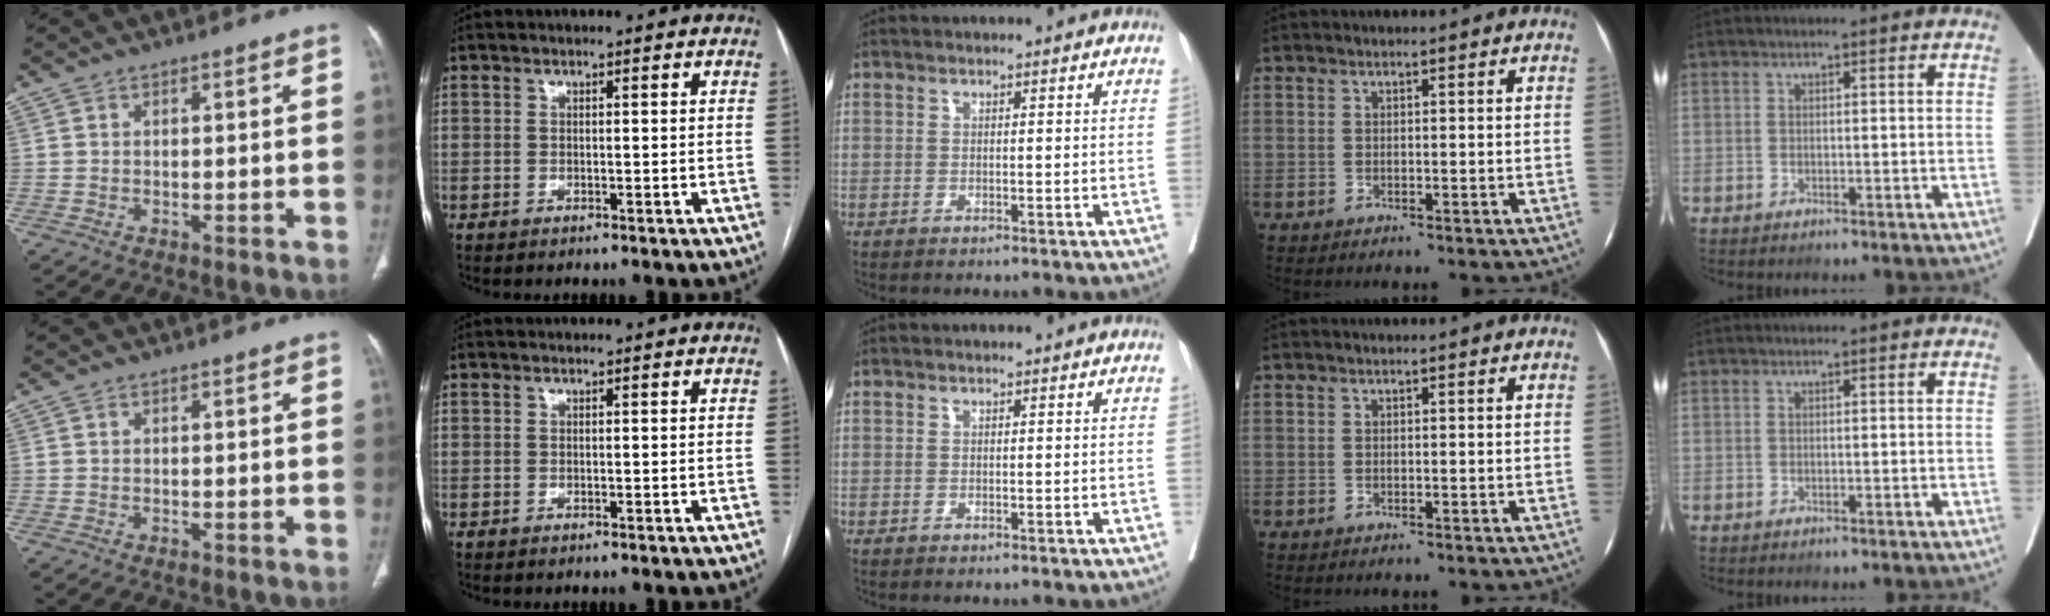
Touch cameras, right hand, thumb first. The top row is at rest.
{}